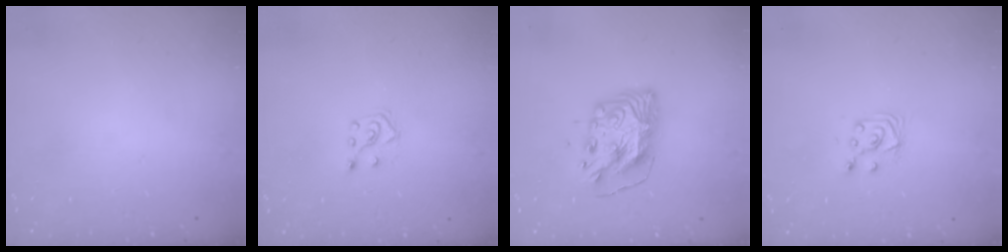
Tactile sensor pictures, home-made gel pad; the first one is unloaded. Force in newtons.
{"total": 4.9, "press": 4.8, "slide": 0.8}
{"total": 10.5, "press": 10.4, "slide": 1.0}
{"total": 4.9, "press": 4.8, "slide": 0.5}